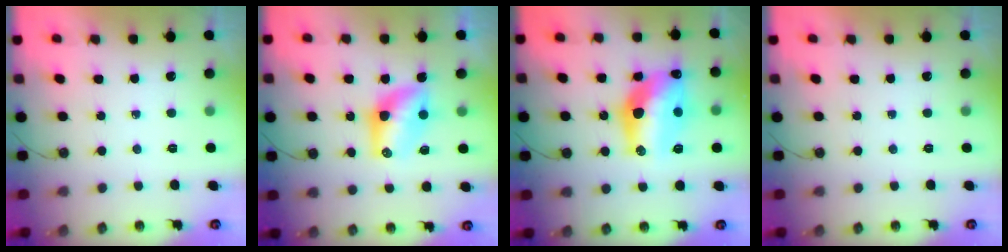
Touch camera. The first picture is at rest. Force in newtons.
{"total": 7.6, "press": 7.6, "slide": 0.6}
{"total": 17.3, "press": 16.7, "slide": 4.5}
{"total": 0.0}